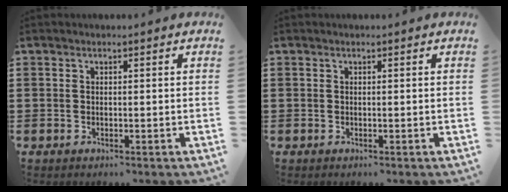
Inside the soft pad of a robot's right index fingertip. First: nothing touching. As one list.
[{"total": 0.0}]